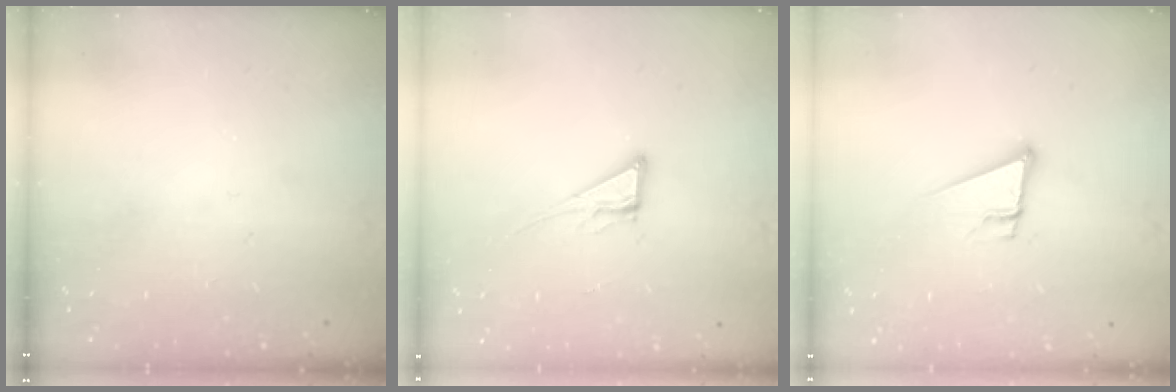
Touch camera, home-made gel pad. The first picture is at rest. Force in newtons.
{"total": 6.8, "press": 6.8, "slide": 0.2}
{"total": 9.0, "press": 8.3, "slide": 3.3}